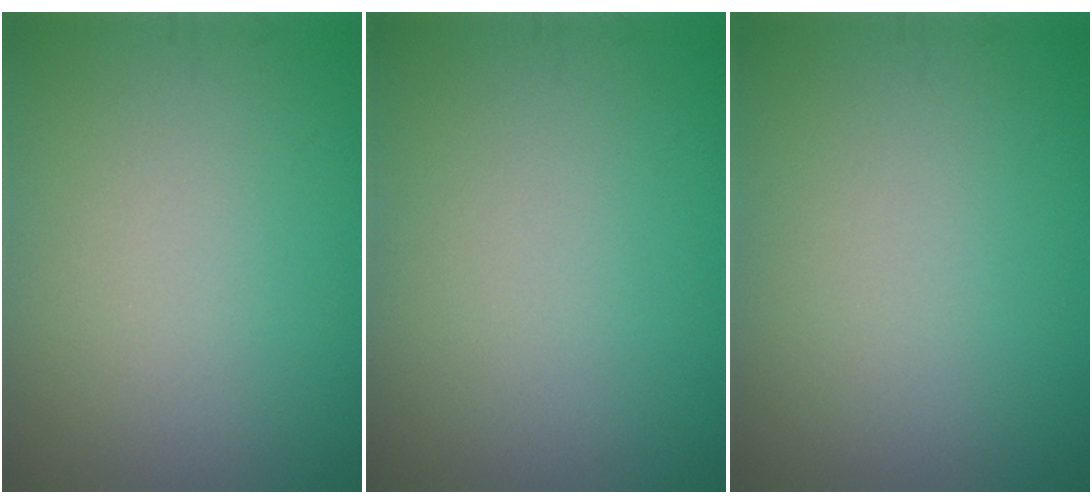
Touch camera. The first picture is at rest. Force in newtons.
{"total": 0.0}
{"total": 0.0}